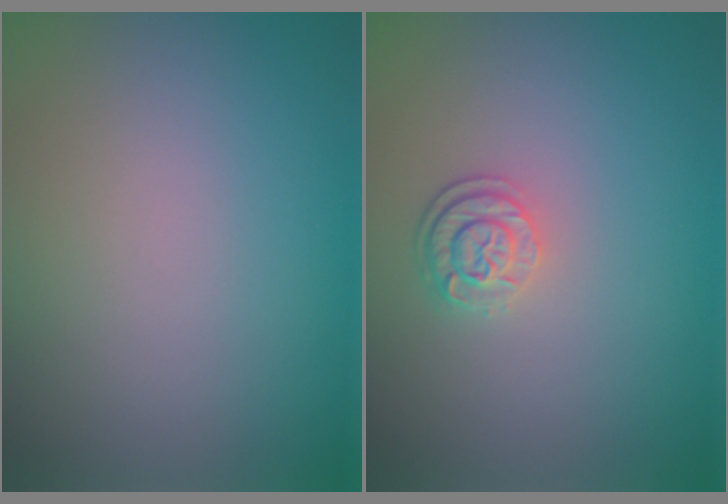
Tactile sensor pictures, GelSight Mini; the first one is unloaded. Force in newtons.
{"total": 2.5, "press": 1.9, "slide": 1.6}